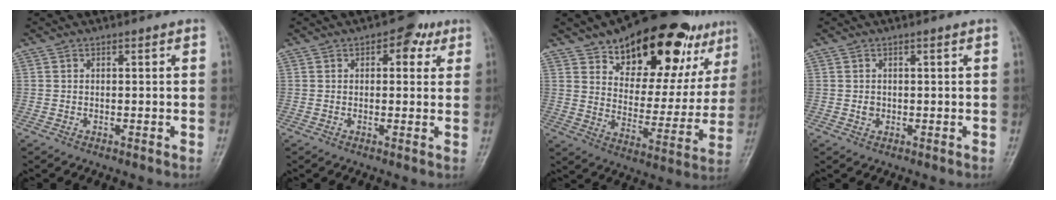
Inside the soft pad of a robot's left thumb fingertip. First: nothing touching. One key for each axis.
{"total": 4.8, "fx": 2.2, "fy": 2.9, "fz": 3.2, "tx": -0.010, "ty": -0.001, "tz": 0.019}
{"total": 25.2, "fx": 16.3, "fy": 11.5, "fz": 15.3, "tx": -0.174, "ty": -0.059, "tz": 0.241}
{"total": 1.1, "fx": 0.2, "fy": 0.9, "fz": 0.6, "tx": -0.004, "ty": 0.001, "tz": 0.005}